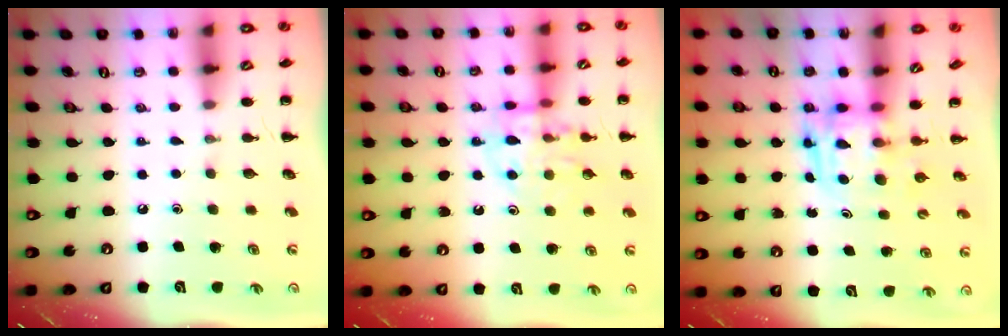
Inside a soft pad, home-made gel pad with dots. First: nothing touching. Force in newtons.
{"total": 11.7, "press": 11.6, "slide": 1.2}
{"total": 3.6, "press": 3.5, "slide": 0.6}